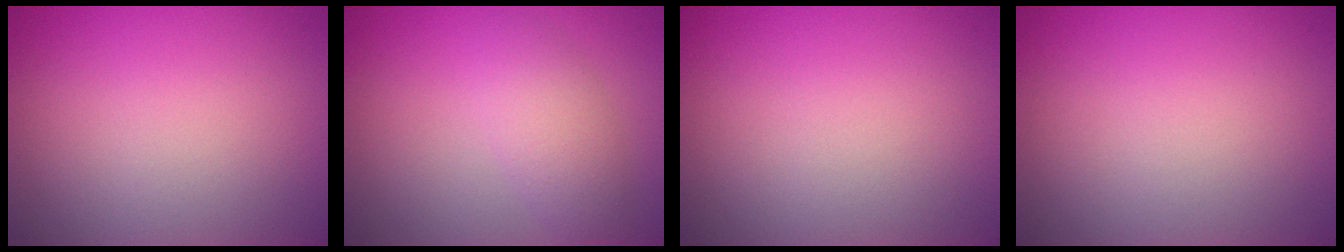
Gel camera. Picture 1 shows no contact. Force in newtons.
{"total": 2.7, "press": 2.7, "slide": 0.0}
{"total": 0.0}
{"total": 0.0}